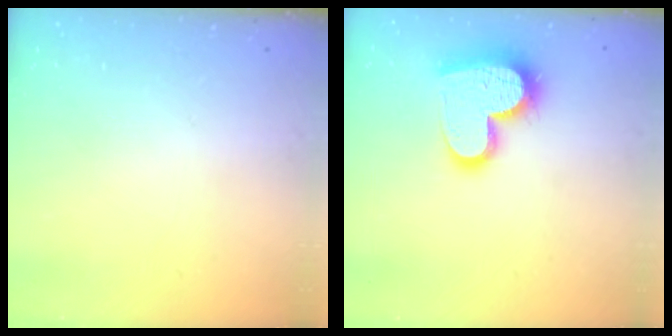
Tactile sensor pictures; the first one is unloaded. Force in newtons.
{"total": 16.4, "press": 16.3, "slide": 1.2}